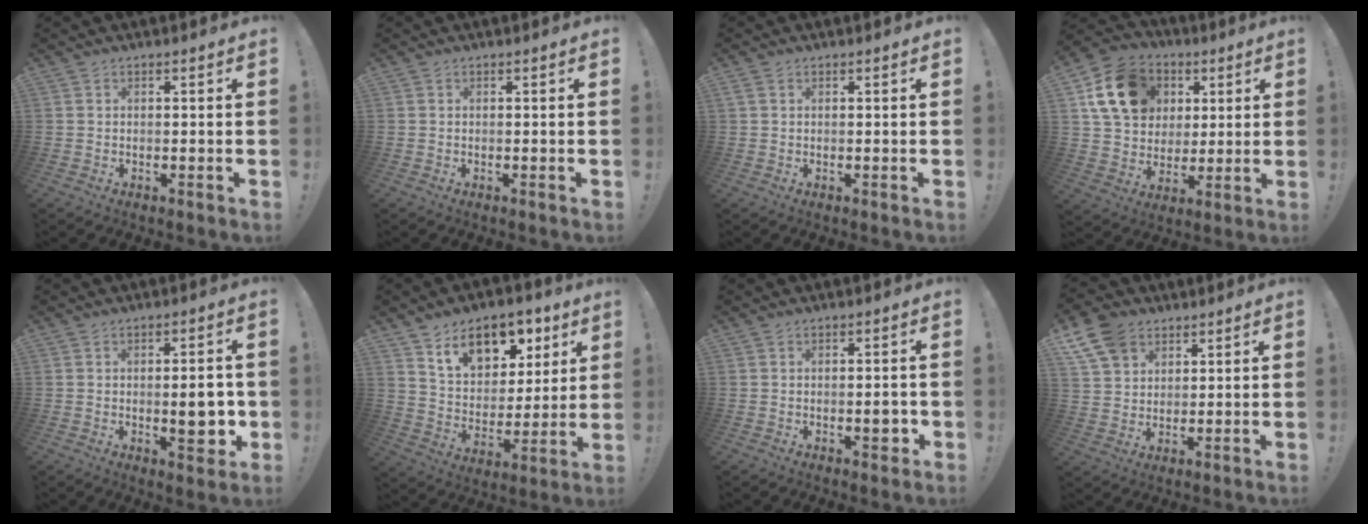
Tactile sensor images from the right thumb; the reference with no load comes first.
{"total": 0.0}
{"total": 1.1, "force": [0.5, 0.7, 0.6], "torque": [-0.018, 0.005, 0.011]}
{"total": 17.8, "force": [6.4, 13.9, 9.0], "torque": [-0.133, -0.014, 0.132]}
{"total": 8.4, "force": [-1.0, 2.9, 7.9], "torque": [-0.095, -0.003, -0.015]}
{"total": 14.8, "force": [9.4, 9.0, 7.2], "torque": [-0.109, -0.057, 0.168]}
{"total": 3.3, "force": [-0.8, 1.4, 2.9], "torque": [-0.031, 0.002, -0.015]}
{"total": 10.7, "force": [6.2, 7.5, 4.3], "torque": [-0.087, -0.028, 0.124]}